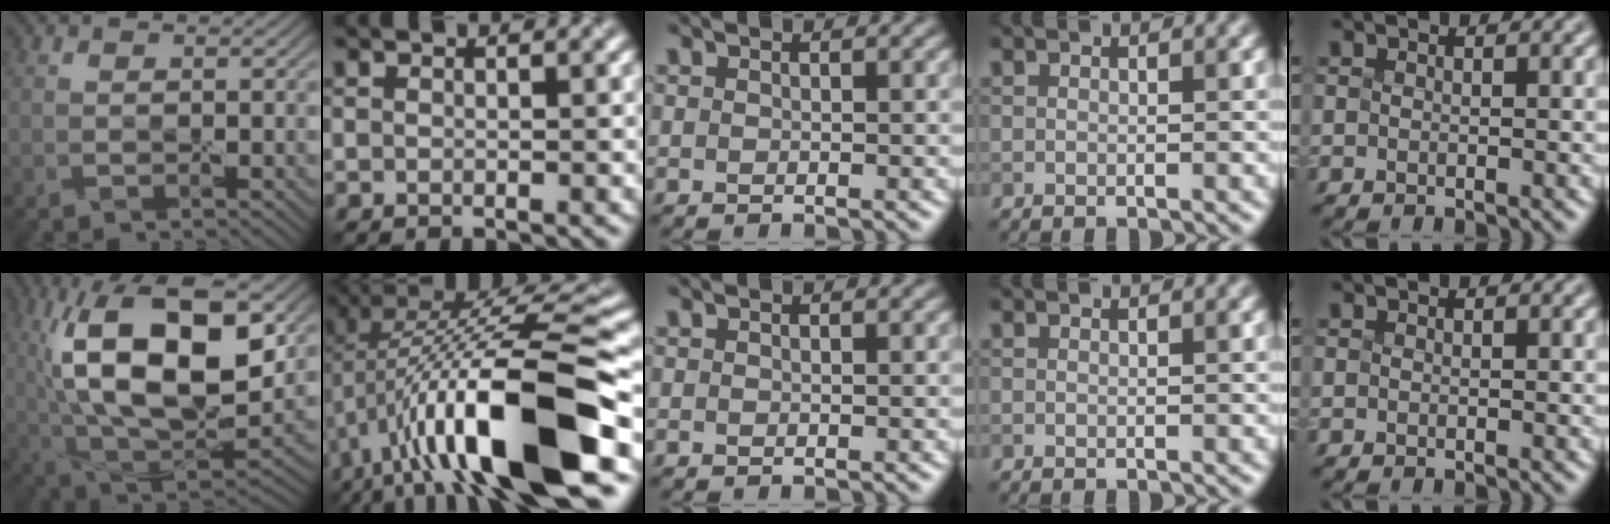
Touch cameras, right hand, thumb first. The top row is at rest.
{"thumb": {"total": 19.2, "force": [4.5, 9.0, 16.3], "torque": [-0.313, 0.016, 0.076]}, "index": {"total": 14.9, "force": [-3.8, 4.1, 13.8], "torque": [-0.237, 0.016, -0.061]}}